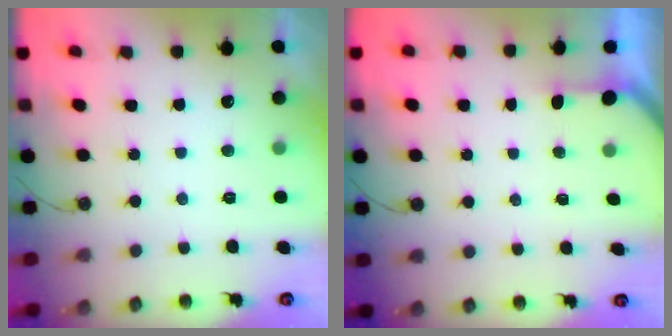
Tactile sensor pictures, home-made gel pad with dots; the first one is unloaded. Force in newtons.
{"total": 1.2, "press": 1.2, "slide": 0.1}